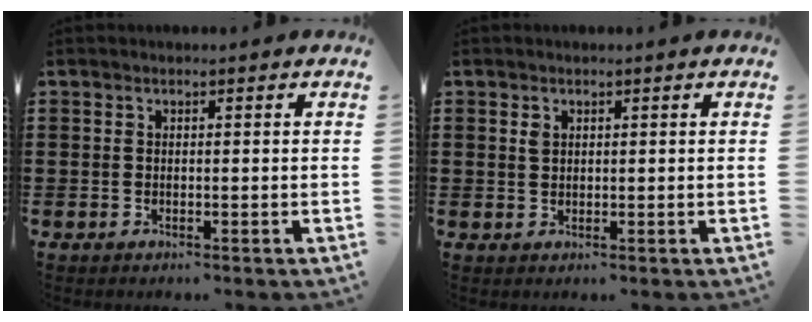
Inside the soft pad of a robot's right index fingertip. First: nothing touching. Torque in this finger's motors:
{"motor_torque": [-0.03, 0.04, 0.04, 0.01]}